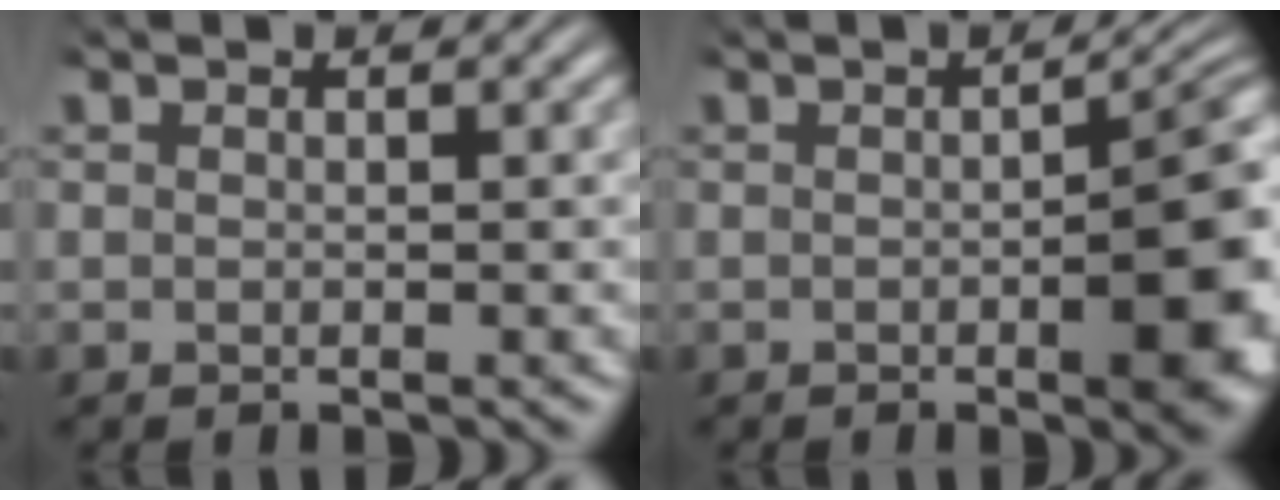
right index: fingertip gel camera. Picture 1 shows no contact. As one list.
[{"total": 7.7, "force": [-1.1, 2.8, 7.1], "torque": [-0.064, 0.008, -0.025]}]